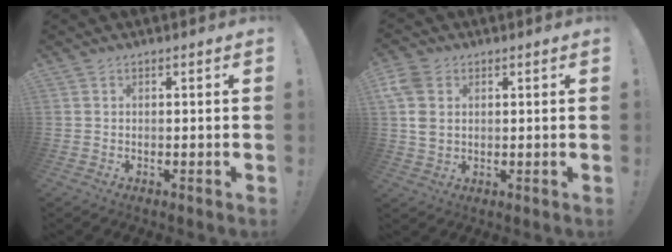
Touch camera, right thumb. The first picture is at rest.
{"total": 7.9, "force": [2.3, 6.0, 4.6], "torque": [-0.095, -0.004, 0.046]}